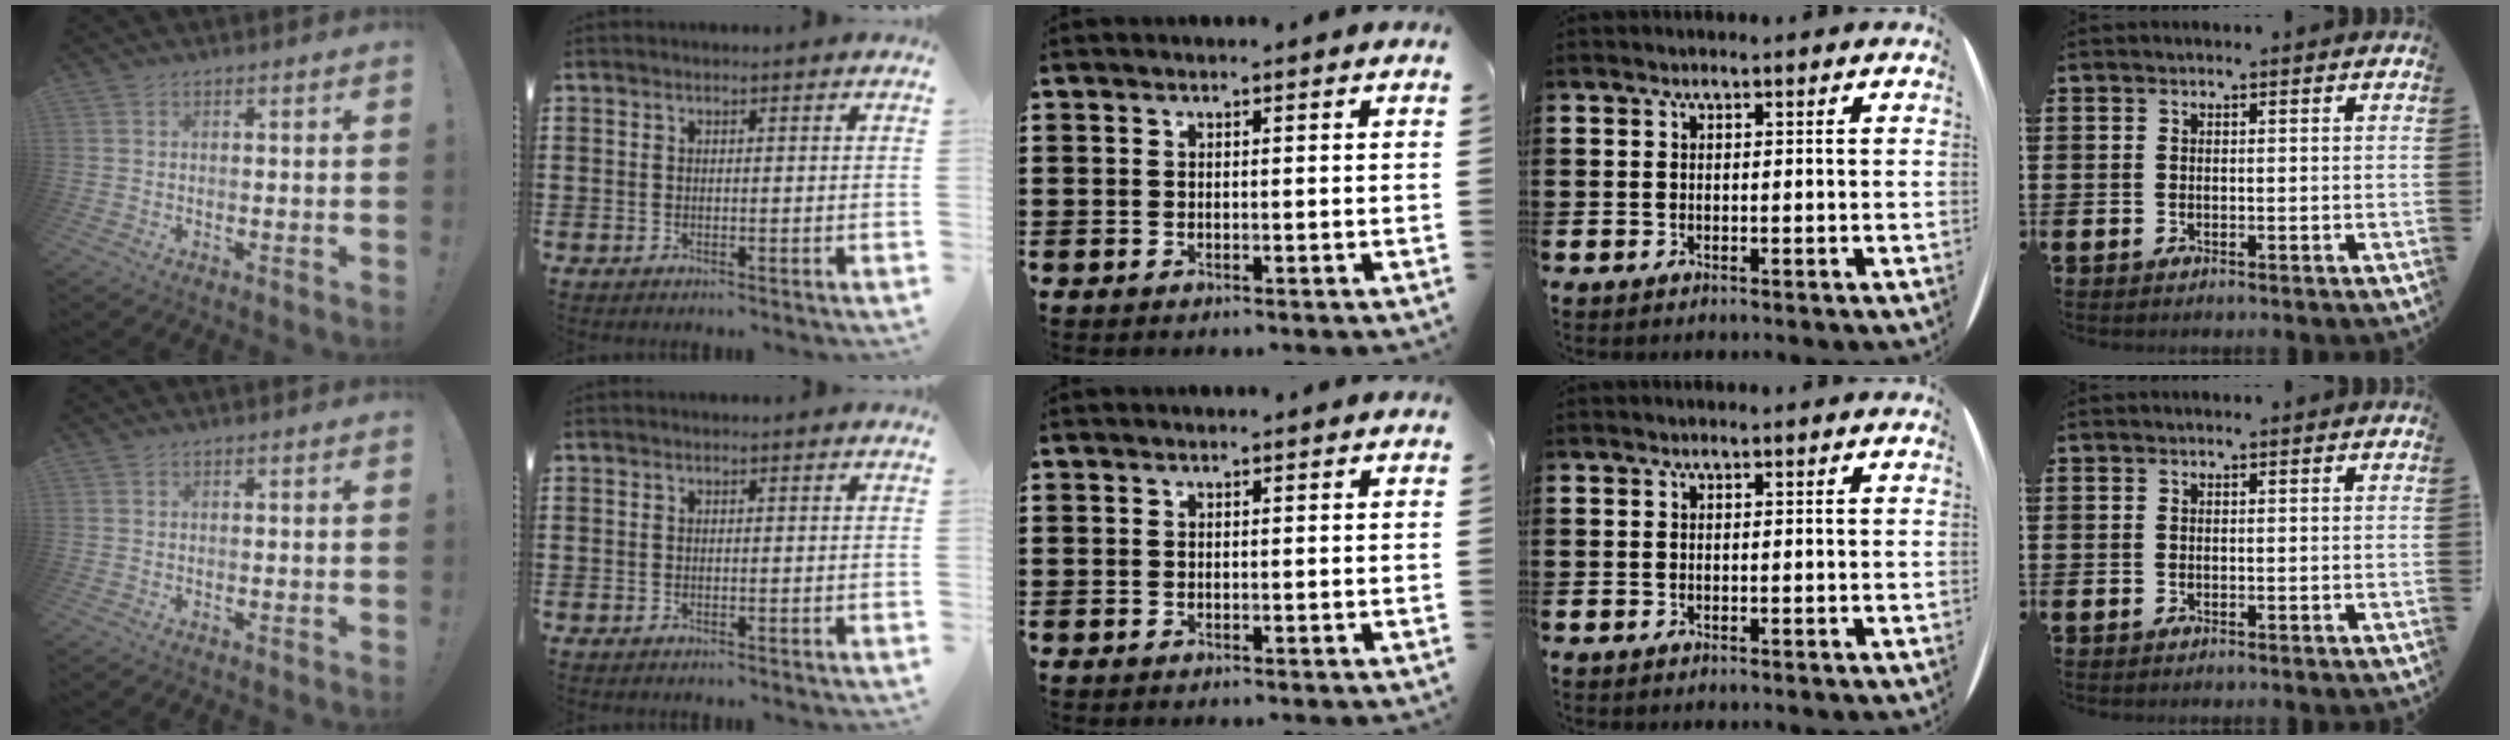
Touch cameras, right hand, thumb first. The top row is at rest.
{}